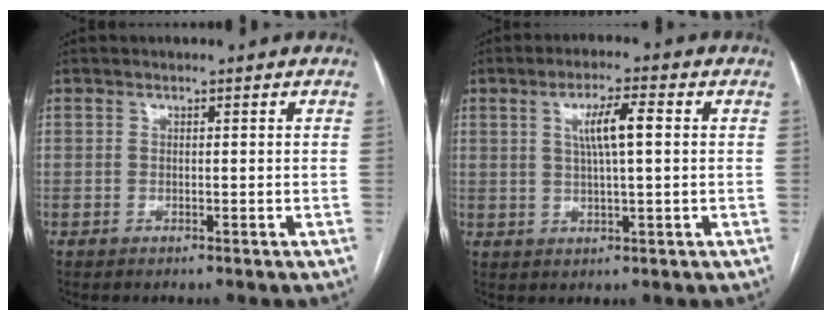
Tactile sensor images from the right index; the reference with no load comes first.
{"total": 5.9, "force": [1.2, 0.7, 5.7], "torque": [-0.104, 0.008, 0.024]}